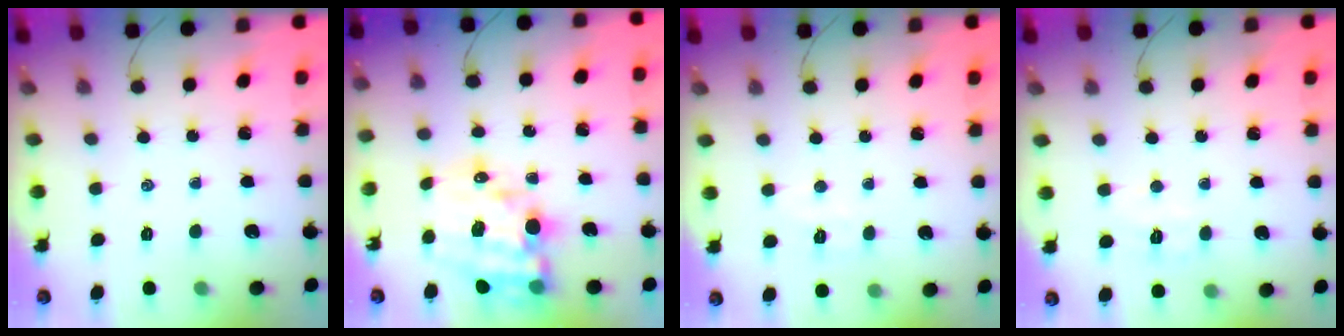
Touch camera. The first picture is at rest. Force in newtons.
{"total": 16.0, "press": 15.4, "slide": 4.1}
{"total": 4.7, "press": 4.6, "slide": 0.9}
{"total": 4.5, "press": 4.4, "slide": 1.0}